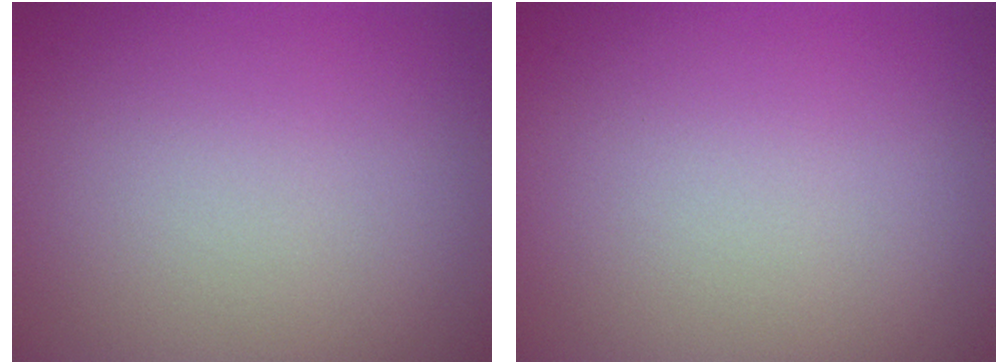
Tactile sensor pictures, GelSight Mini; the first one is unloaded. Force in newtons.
{"total": 0.0}